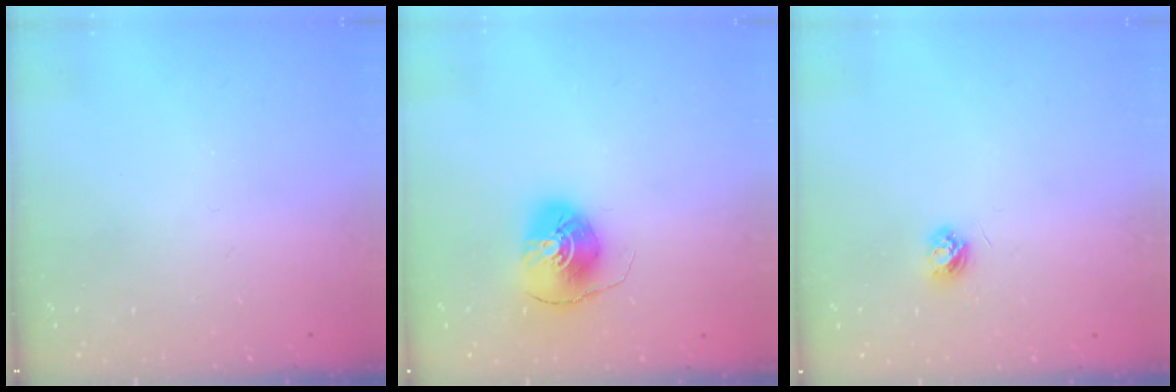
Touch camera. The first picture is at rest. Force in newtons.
{"total": 7.7, "press": 7.7, "slide": 0.7}
{"total": 3.6, "press": 3.5, "slide": 0.4}